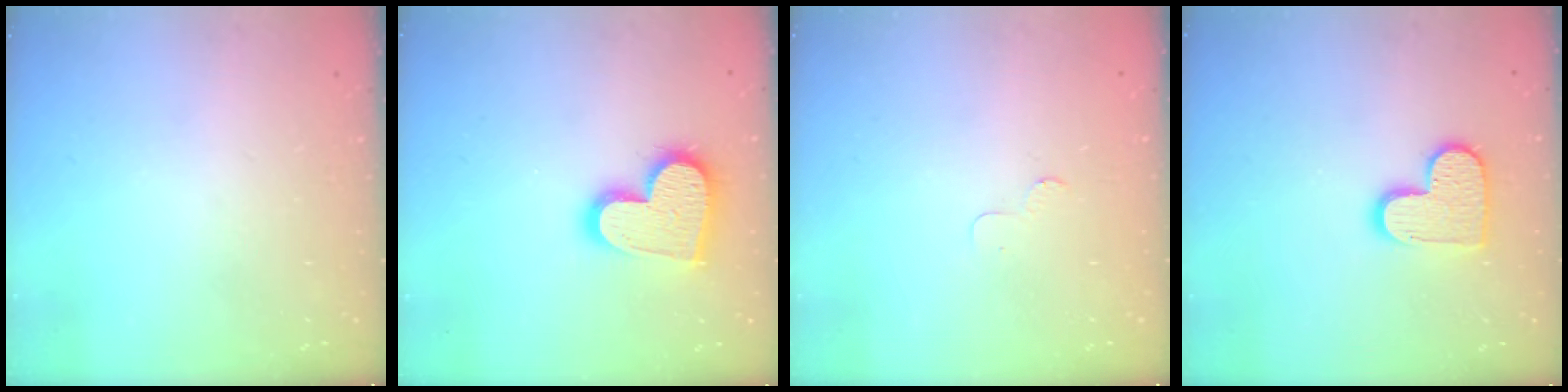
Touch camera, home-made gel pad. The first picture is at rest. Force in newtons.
{"total": 15.5, "press": 15.5, "slide": 1.1}
{"total": 3.5, "press": 3.5, "slide": 0.3}
{"total": 11.7, "press": 11.6, "slide": 0.8}